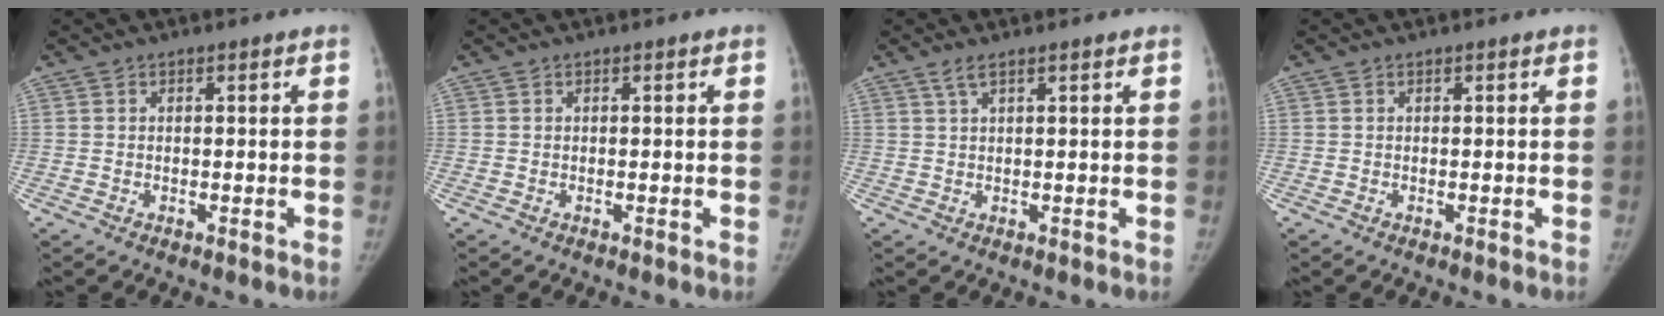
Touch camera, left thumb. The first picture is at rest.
{"total": 0.0}
{"total": 2.0, "force": [1.4, 0.2, 1.4], "torque": [-0.034, 0.005, 0.031]}
{"total": 0.0}